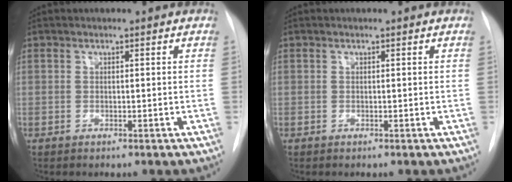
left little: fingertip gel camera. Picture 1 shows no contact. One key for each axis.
{"total": 0.0}